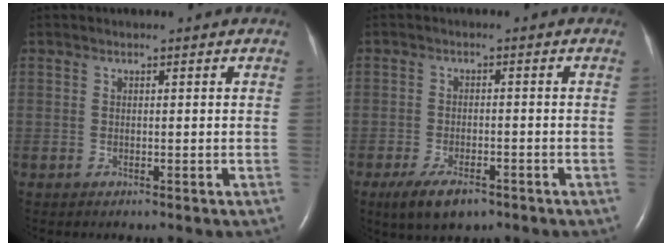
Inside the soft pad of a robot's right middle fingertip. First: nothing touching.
{"total": 5.9, "force": [-3.9, 2.2, 3.8], "torque": [-0.077, -0.009, -0.063]}